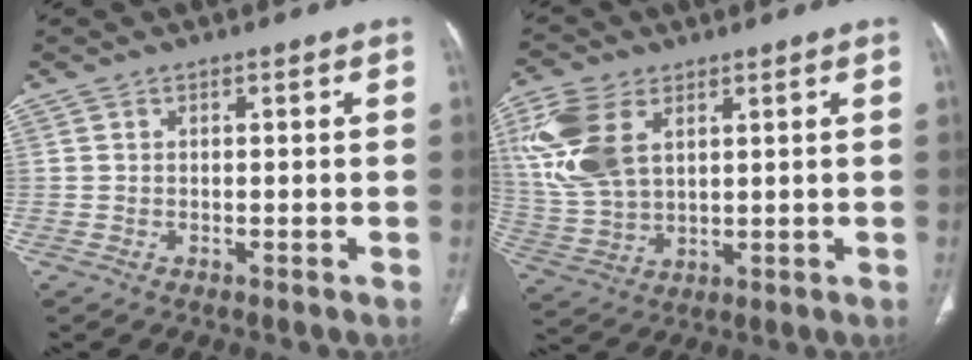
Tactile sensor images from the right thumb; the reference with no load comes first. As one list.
[{"total": 13.3, "force": [5.0, 7.9, 9.5], "torque": [-0.214, -0.006, 0.111]}]